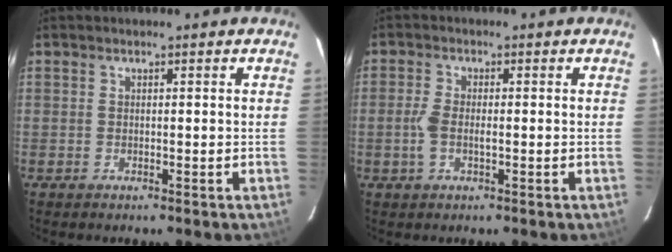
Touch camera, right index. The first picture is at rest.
{"total": 3.6, "force": [-0.6, 1.6, 3.1], "torque": [-0.075, 0.002, -0.012]}